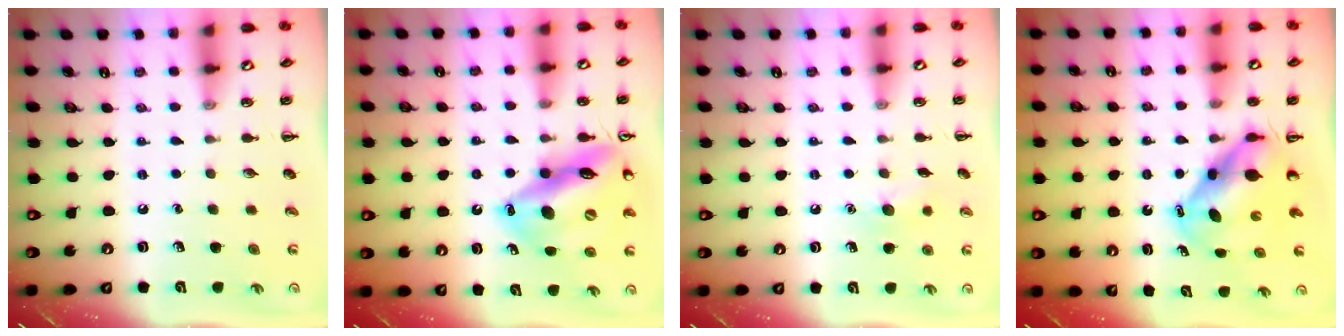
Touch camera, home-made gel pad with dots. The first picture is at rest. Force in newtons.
{"total": 18.1, "press": 17.7, "slide": 3.9}
{"total": 7.2, "press": 6.9, "slide": 1.9}
{"total": 6.4, "press": 6.2, "slide": 1.6}